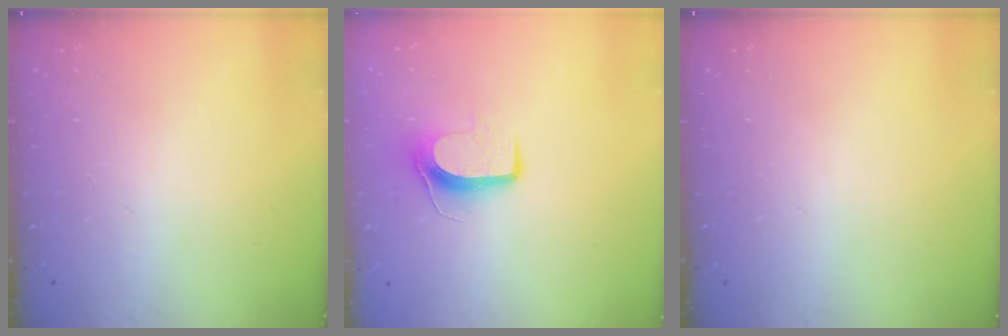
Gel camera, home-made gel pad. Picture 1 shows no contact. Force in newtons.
{"total": 8.9, "press": 8.9, "slide": 0.7}
{"total": 0.0}